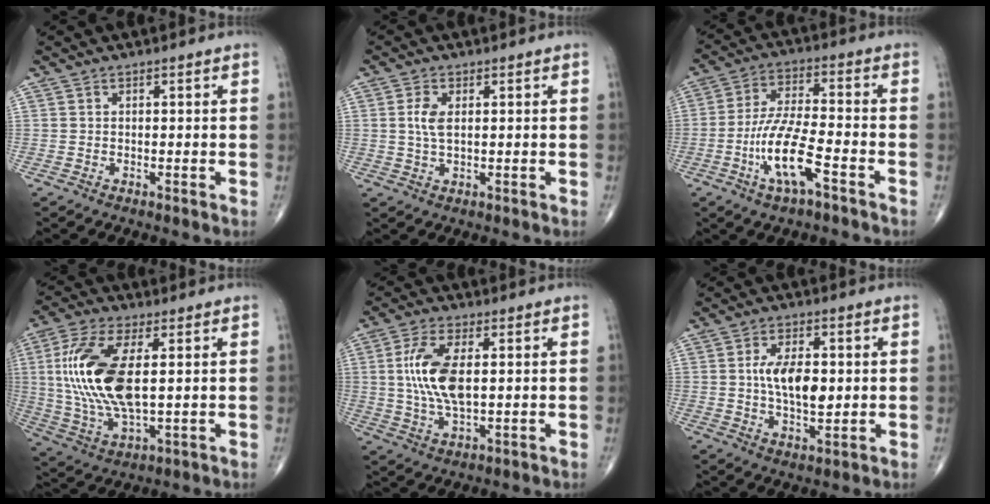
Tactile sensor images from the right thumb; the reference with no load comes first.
{"total": 3.9, "force": [0.7, 2.0, 3.3], "torque": [-0.074, -0.001, 0.014]}
{"total": 11.6, "force": [-5.0, 3.2, 10.0], "torque": [-0.206, 0.030, -0.094]}
{"total": 17.8, "force": [2.4, 7.7, 15.9], "torque": [-0.340, -0.009, 0.050]}
{"total": 11.1, "force": [1.4, 4.9, 9.8], "torque": [-0.208, -0.005, 0.030]}
{"total": 9.3, "force": [0.6, 4.6, 8.1], "torque": [-0.135, -0.008, 0.012]}